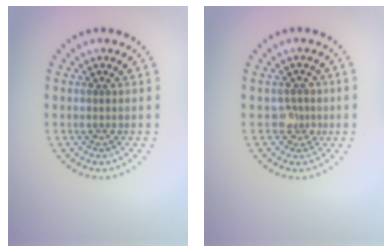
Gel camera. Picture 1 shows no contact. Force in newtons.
{"total": 1.8, "press": 1.5, "slide": 1.1}